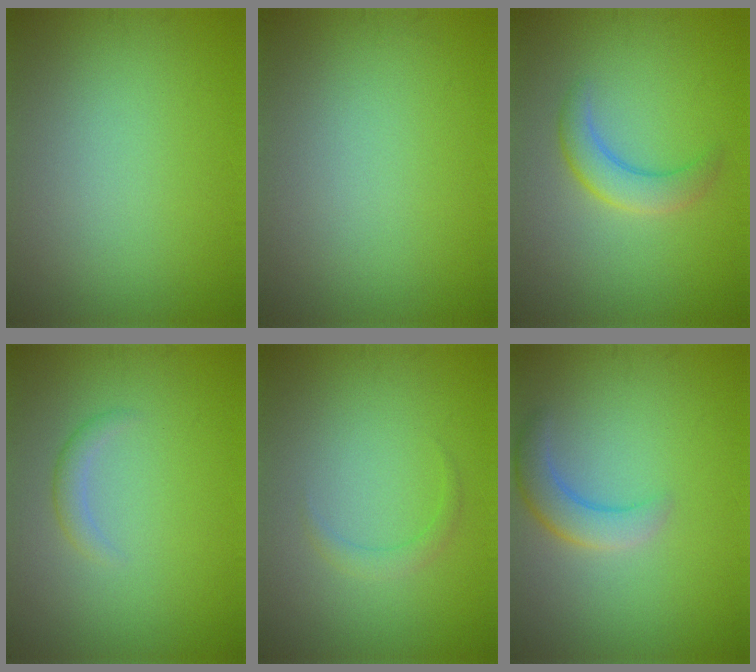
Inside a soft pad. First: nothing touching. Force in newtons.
{"total": 0.0}
{"total": 2.9, "press": 2.9, "slide": 0.2}
{"total": 1.3, "press": 1.3, "slide": 0.1}
{"total": 0.8, "press": 0.8, "slide": 0.0}
{"total": 3.1, "press": 3.1, "slide": 0.2}